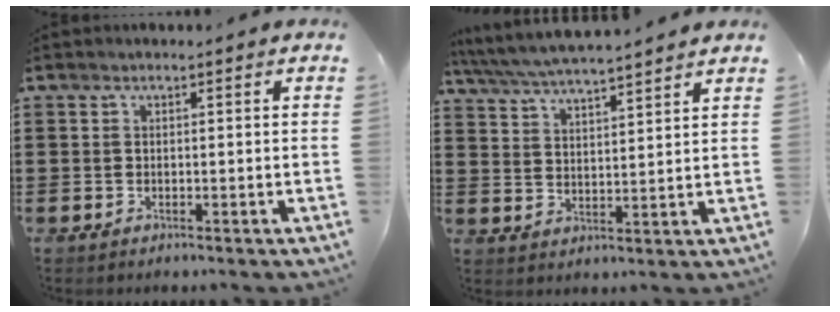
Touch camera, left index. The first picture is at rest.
{"total": 5.1, "force": [4.9, 0.0, 1.5], "torque": [-0.049, -0.027, 0.085]}